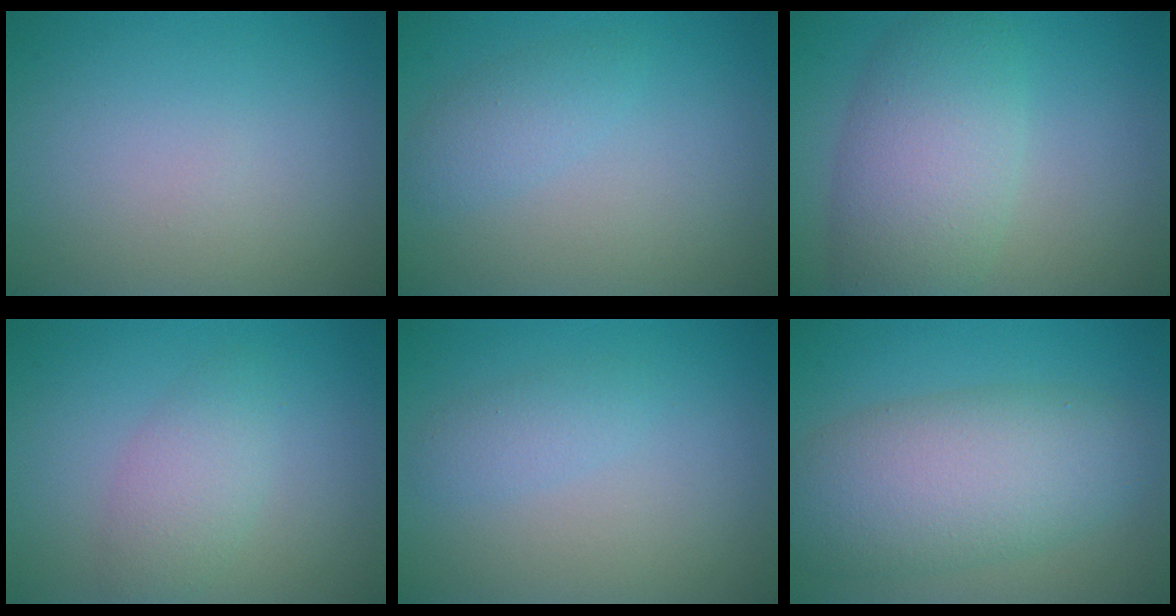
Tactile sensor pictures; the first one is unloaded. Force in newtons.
{"total": 1.9, "press": 1.9, "slide": 0.1}
{"total": 6.8, "press": 6.8, "slide": 0.2}
{"total": 2.7, "press": 2.7, "slide": 0.1}
{"total": 1.5, "press": 1.5, "slide": 0.1}
{"total": 8.1, "press": 8.1, "slide": 0.2}